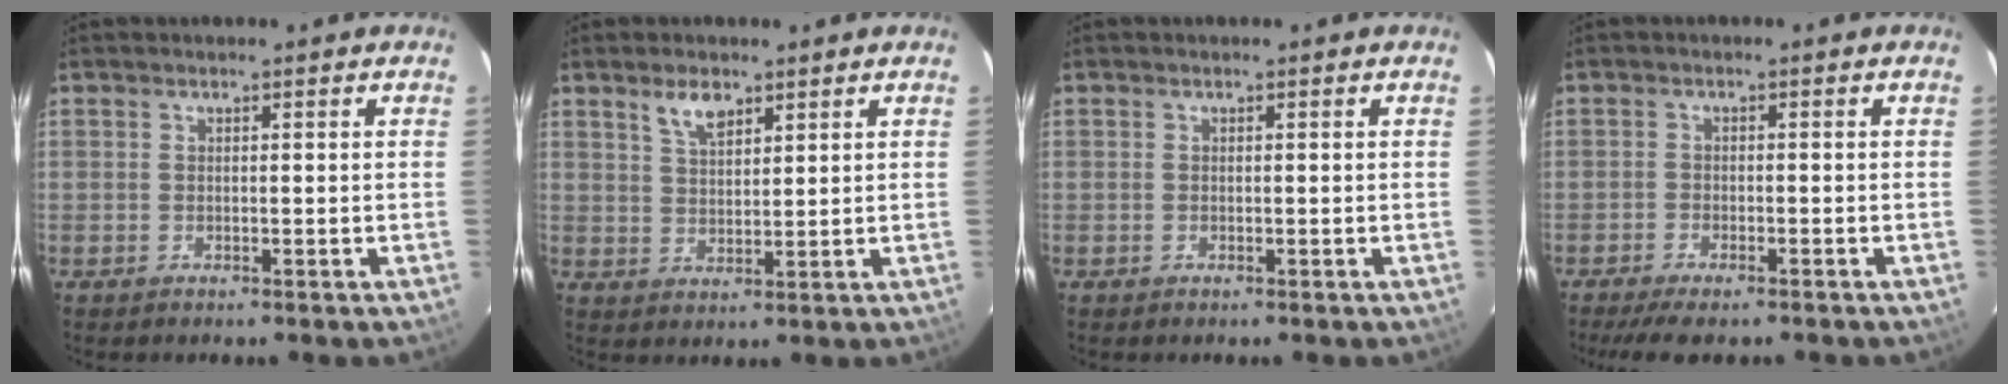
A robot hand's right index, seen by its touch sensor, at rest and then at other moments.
{"total": 4.6, "force": [3.1, 2.0, 2.8], "torque": [-0.048, 0.005, 0.058]}
{"total": 0.0}
{"total": 6.6, "force": [-5.3, 1.7, 3.5], "torque": [-0.085, -0.018, -0.089]}